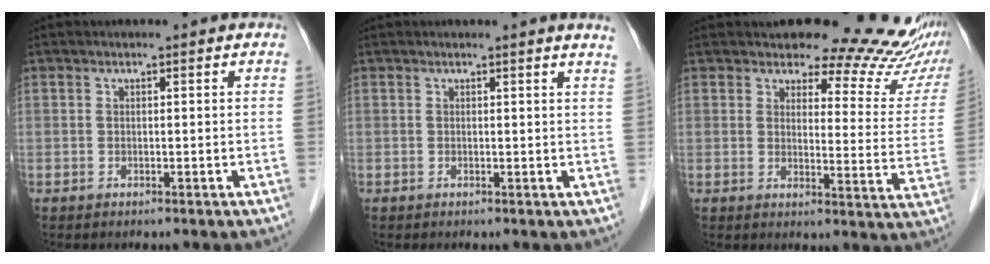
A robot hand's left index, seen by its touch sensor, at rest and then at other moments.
{"total": 2.0, "force": [1.8, -0.5, 0.8], "torque": [-0.020, -0.012, 0.013]}
{"total": 16.4, "force": [15.2, 4.3, 4.2], "torque": [-0.014, -0.081, 0.141]}